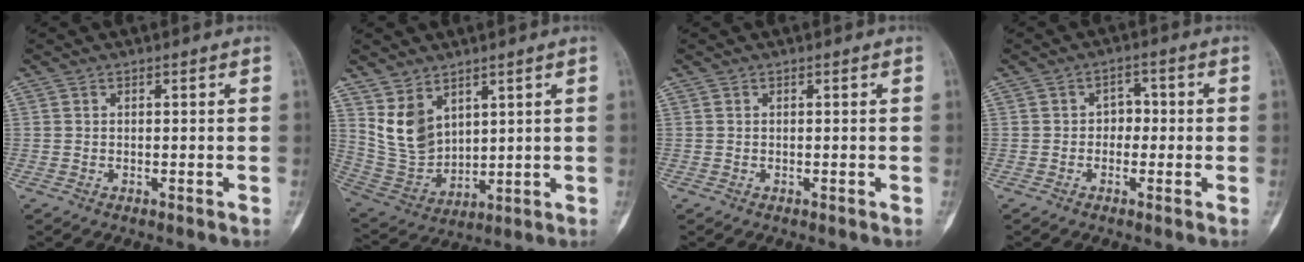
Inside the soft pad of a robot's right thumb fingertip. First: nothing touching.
{"total": 9.7, "force": [4.8, 6.5, 5.3], "torque": [-0.082, -0.028, 0.121]}
{"total": 0.0}
{"total": 3.3, "force": [-0.4, 2.6, 1.9], "torque": [0.004, 0.013, -0.017]}